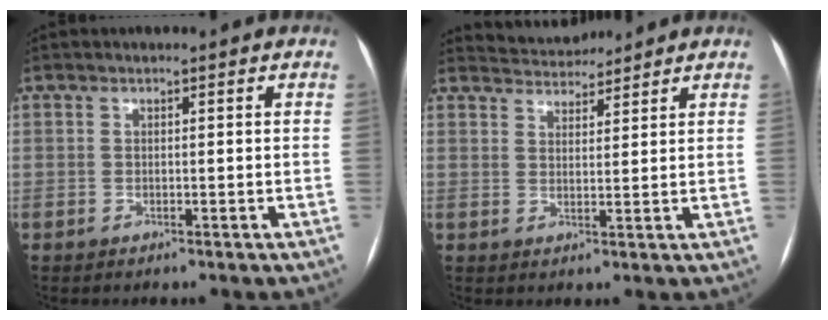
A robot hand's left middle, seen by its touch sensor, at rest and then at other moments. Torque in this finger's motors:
{"motor_torque": [-0.33, -0.41, -0.18, -0.03]}